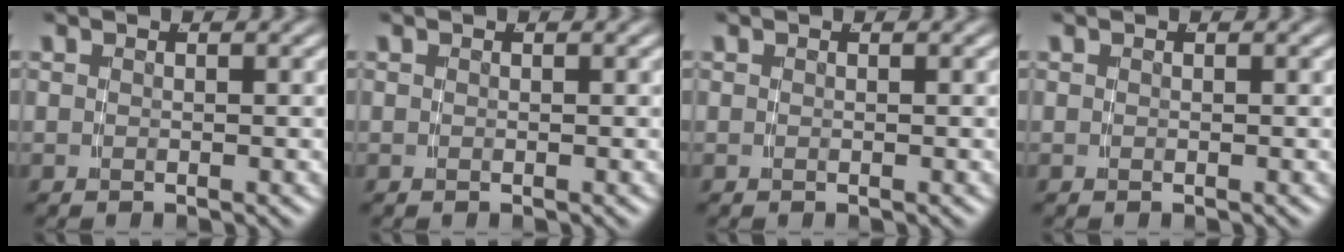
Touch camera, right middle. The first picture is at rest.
{"total": 0.0}
{"total": 0.0}
{"total": 0.0}